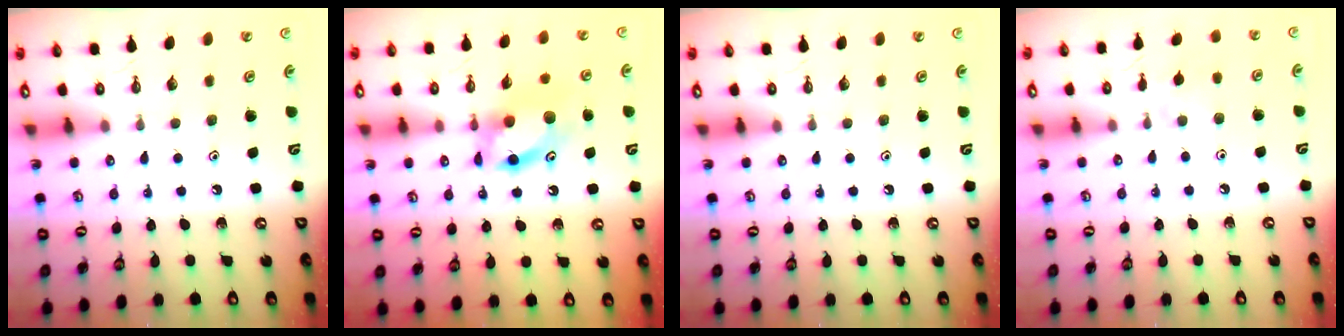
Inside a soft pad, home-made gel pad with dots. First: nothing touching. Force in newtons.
{"total": 11.7, "press": 11.6, "slide": 1.3}
{"total": 0.0}
{"total": 7.1, "press": 7.0, "slide": 1.0}